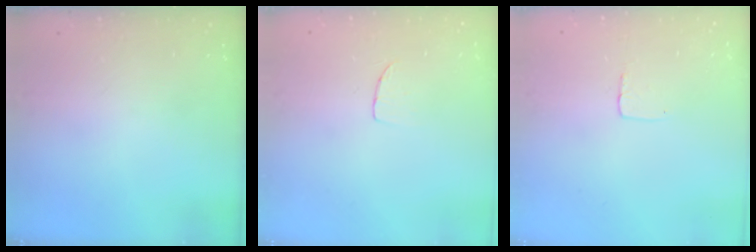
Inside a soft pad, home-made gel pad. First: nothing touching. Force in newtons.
{"total": 4.1, "press": 4.0, "slide": 0.2}
{"total": 2.7, "press": 2.7, "slide": 0.1}